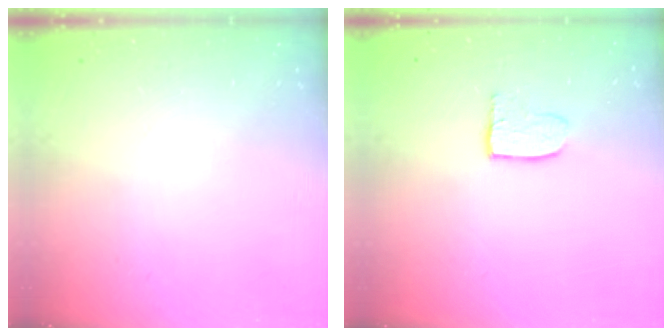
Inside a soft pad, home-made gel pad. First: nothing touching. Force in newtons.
{"total": 5.0, "press": 5.0, "slide": 0.4}